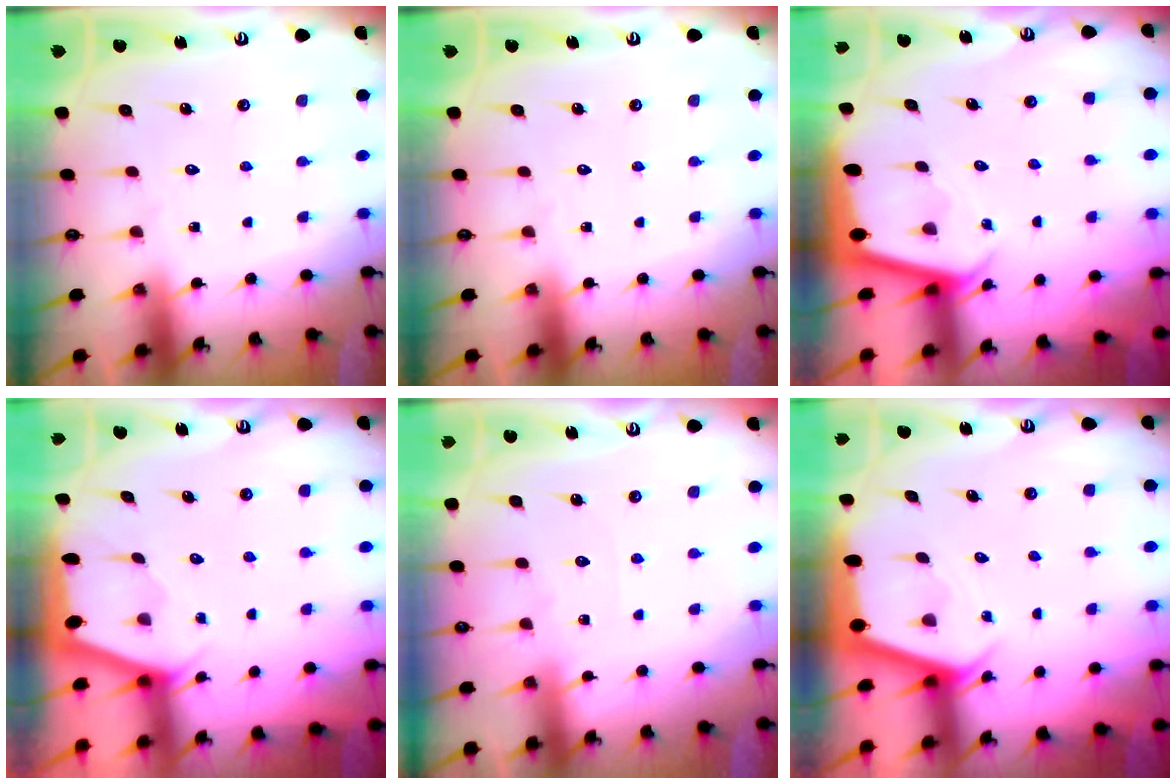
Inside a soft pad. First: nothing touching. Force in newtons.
{"total": 0.0}
{"total": 2.0, "press": 2.0, "slide": 0.1}
{"total": 2.8, "press": 2.8, "slide": 0.1}
{"total": 3.4, "press": 3.3, "slide": 0.4}
{"total": 2.2, "press": 2.2, "slide": 0.2}